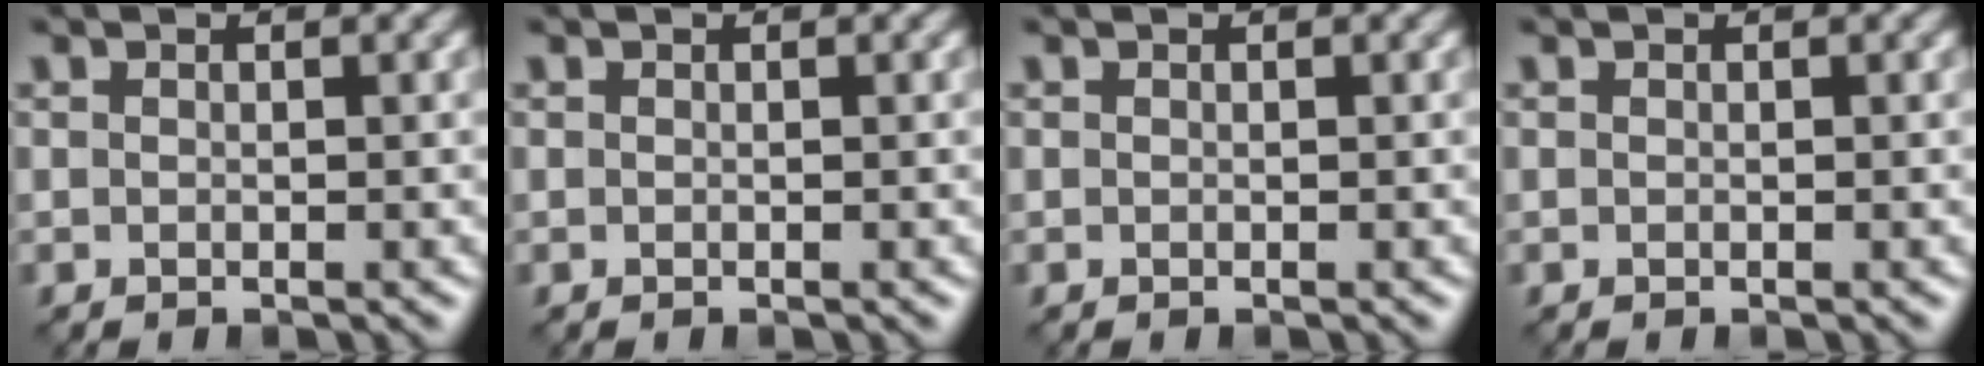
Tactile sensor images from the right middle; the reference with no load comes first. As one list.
[{"total": 0.0}, {"total": 0.0}, {"total": 0.0}]